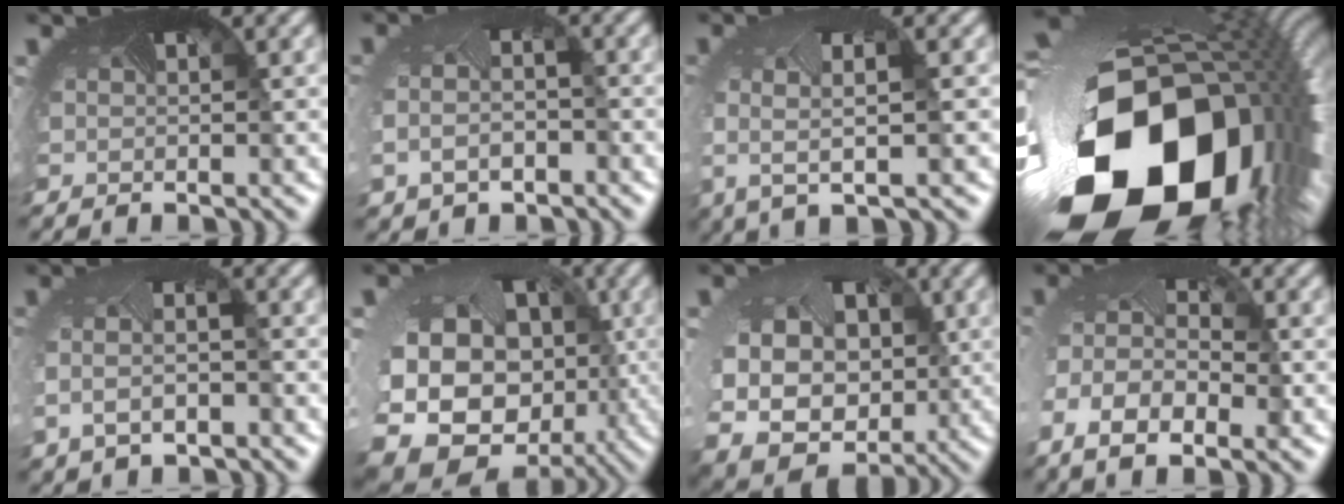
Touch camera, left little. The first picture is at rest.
{"total": 3.7, "force": [-1.1, 2.5, 2.5], "torque": [-0.073, -0.026, -0.012]}
{"total": 3.0, "force": [-0.4, 0.5, 2.9], "torque": [-0.070, -0.010, -0.014]}
{"total": 20.2, "force": [-6.7, 12.7, 14.1], "torque": [-0.291, -0.114, -0.066]}
{"total": 3.4, "force": [-0.8, 1.8, 2.8], "torque": [-0.081, -0.014, -0.014]}
{"total": 18.3, "force": [-3.9, 14.1, 11.0], "torque": [-0.217, -0.065, -0.061]}
{"total": 13.8, "force": [0.3, 11.3, 8.0], "torque": [-0.168, -0.038, 0.010]}
{"total": 6.3, "force": [-2.8, 3.2, 4.6], "torque": [-0.115, -0.024, -0.051]}